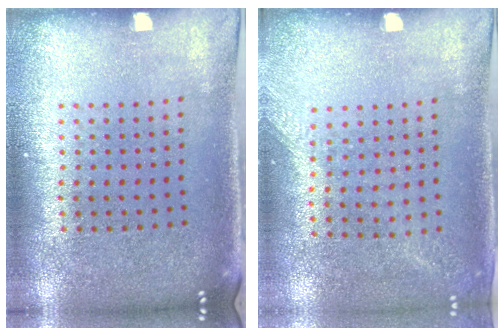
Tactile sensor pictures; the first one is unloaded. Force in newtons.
{"total": 1.3, "press": 1.1, "slide": 0.7}